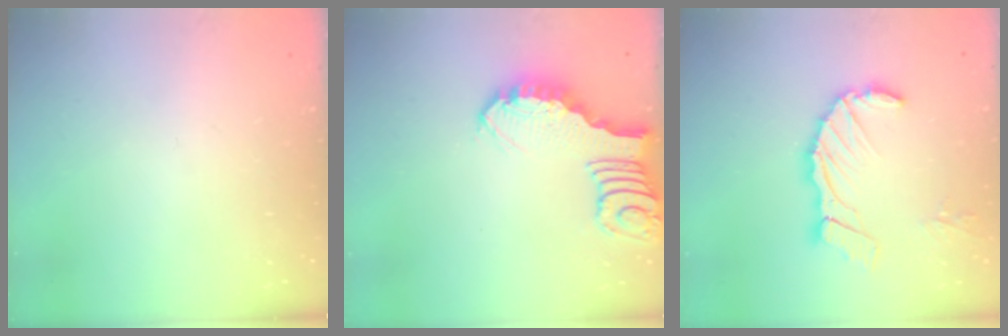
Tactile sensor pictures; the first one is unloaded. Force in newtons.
{"total": 3.1, "press": 3.1, "slide": 0.4}
{"total": 11.8, "press": 11.7, "slide": 1.6}